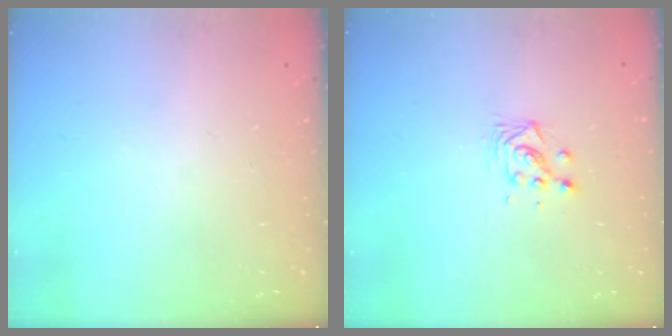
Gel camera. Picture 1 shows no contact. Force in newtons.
{"total": 4.1, "press": 4.1, "slide": 0.2}